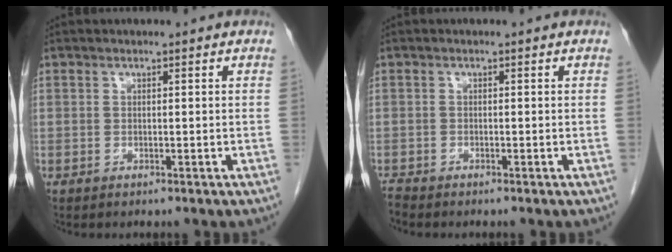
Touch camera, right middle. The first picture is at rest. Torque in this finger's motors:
{"motor_torque": [0.07, -0.27, -0.01, 0.01]}